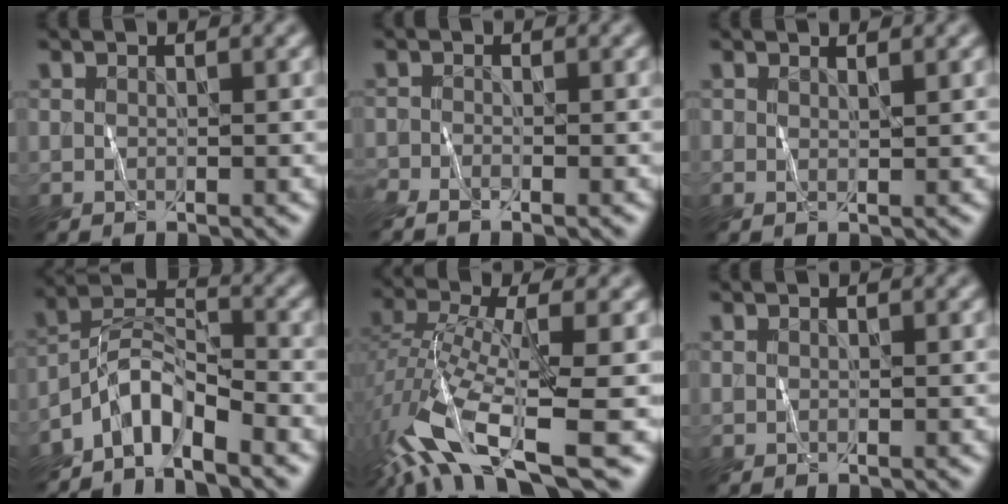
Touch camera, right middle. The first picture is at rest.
{"total": 1.8, "force": [-1.6, 0.0, 0.7], "torque": [-0.019, -0.006, -0.036]}
{"total": 1.0, "force": [0.4, -0.6, -0.7], "torque": [0.006, -0.002, 0.009]}
{"total": 4.5, "force": [-3.9, 0.9, 2.1], "torque": [-0.038, 0.010, -0.082]}
{"total": 10.5, "force": [-5.8, 3.3, 8.2], "torque": [-0.174, -0.012, -0.108]}
{"total": 0.0}